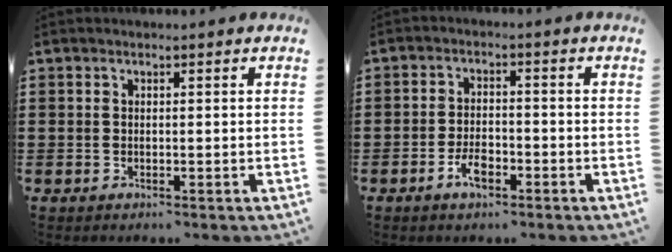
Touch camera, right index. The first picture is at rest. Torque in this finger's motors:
{"motor_torque": [-0.34, 0.52, 0.07, 0.02]}